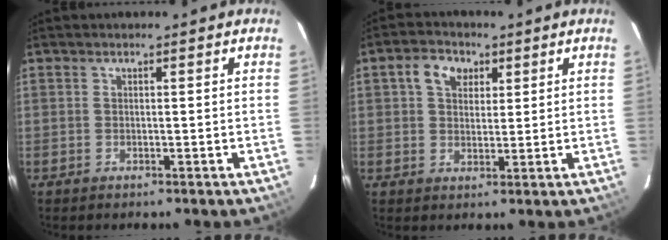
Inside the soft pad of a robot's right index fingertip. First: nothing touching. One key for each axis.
{"total": 5.4, "fx": 2.2, "fy": 4.0, "fz": 2.8, "tx": -0.047, "ty": 0.021, "tz": 0.038}